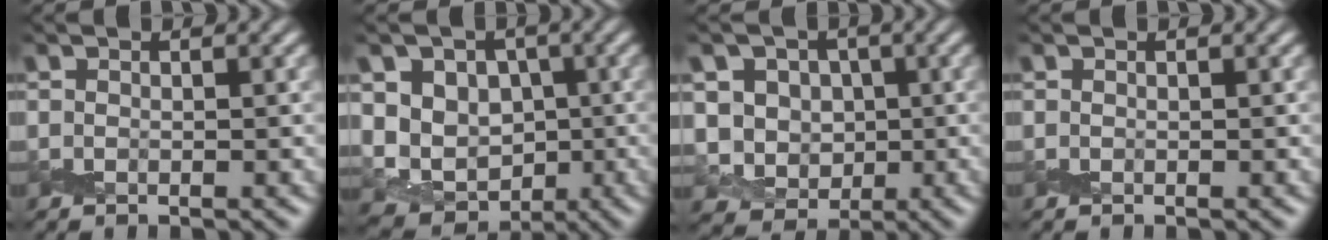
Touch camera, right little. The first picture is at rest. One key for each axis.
{"total": 7.1, "fx": 0.2, "fy": 6.0, "fz": 3.8, "tx": -0.046, "ty": -0.008, "tz": -0.004}
{"total": 4.8, "fx": 0.0, "fy": 4.3, "fz": 2.1, "tx": -0.040, "ty": -0.006, "tz": -0.009}
{"total": 0.0}